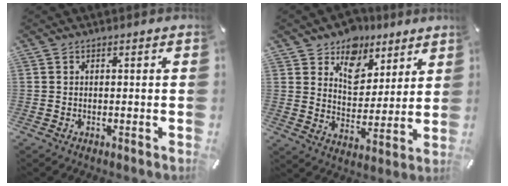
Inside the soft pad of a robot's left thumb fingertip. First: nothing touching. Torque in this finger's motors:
{"motor_torque": [1.73, 1.50, 1.18, -1.18, 0.30]}